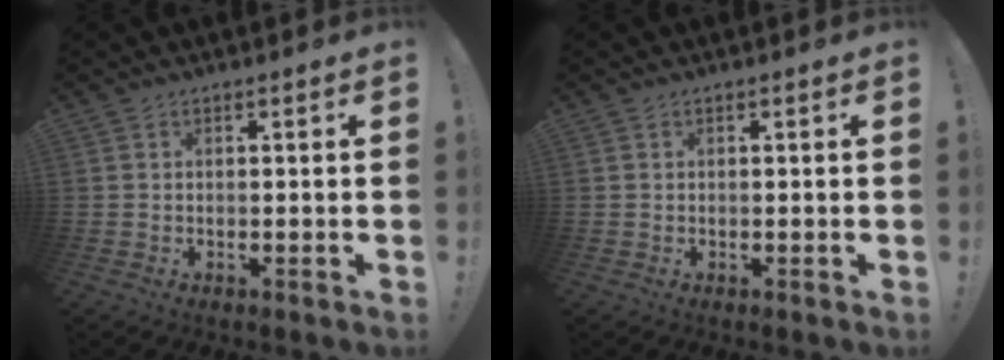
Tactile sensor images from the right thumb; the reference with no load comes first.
{"total": 0.0}